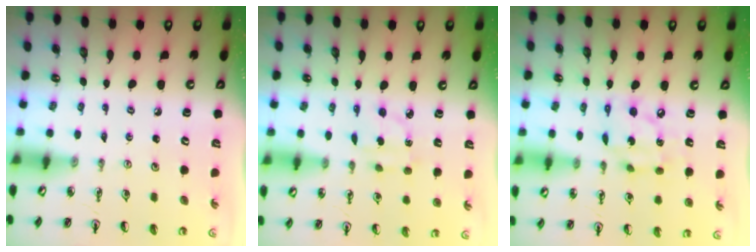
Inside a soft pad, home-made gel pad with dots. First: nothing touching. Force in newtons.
{"total": 3.9, "press": 3.9, "slide": 0.4}
{"total": 8.5, "press": 8.4, "slide": 0.6}